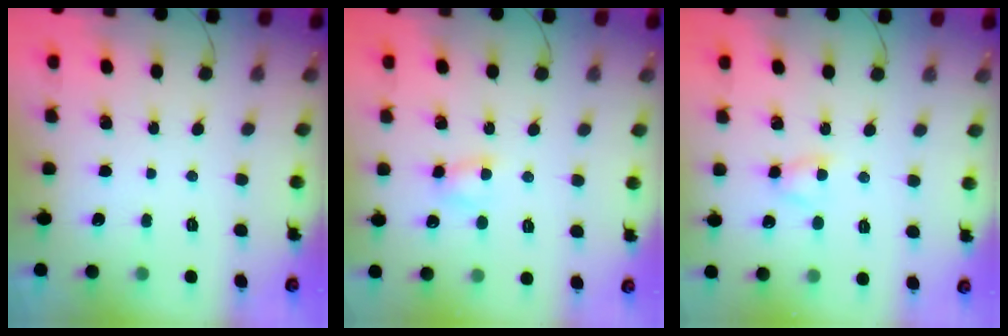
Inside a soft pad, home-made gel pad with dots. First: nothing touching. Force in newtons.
{"total": 4.0, "press": 3.8, "slide": 1.0}
{"total": 3.7, "press": 3.6, "slide": 0.7}